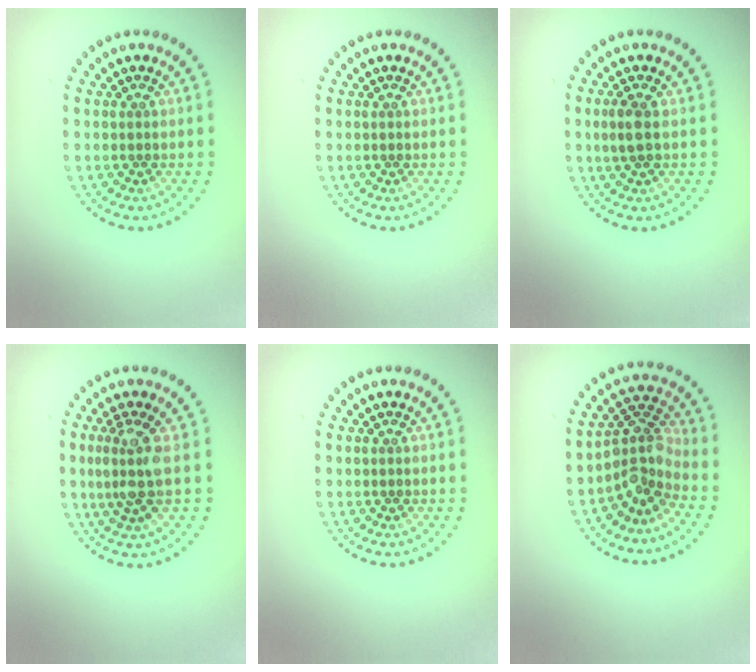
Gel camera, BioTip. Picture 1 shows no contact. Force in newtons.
{"total": 0.0}
{"total": 1.7, "press": 1.7, "slide": 0.4}
{"total": 3.2, "press": 2.4, "slide": 2.2}
{"total": 0.0}
{"total": 3.5, "press": 2.5, "slide": 2.5}